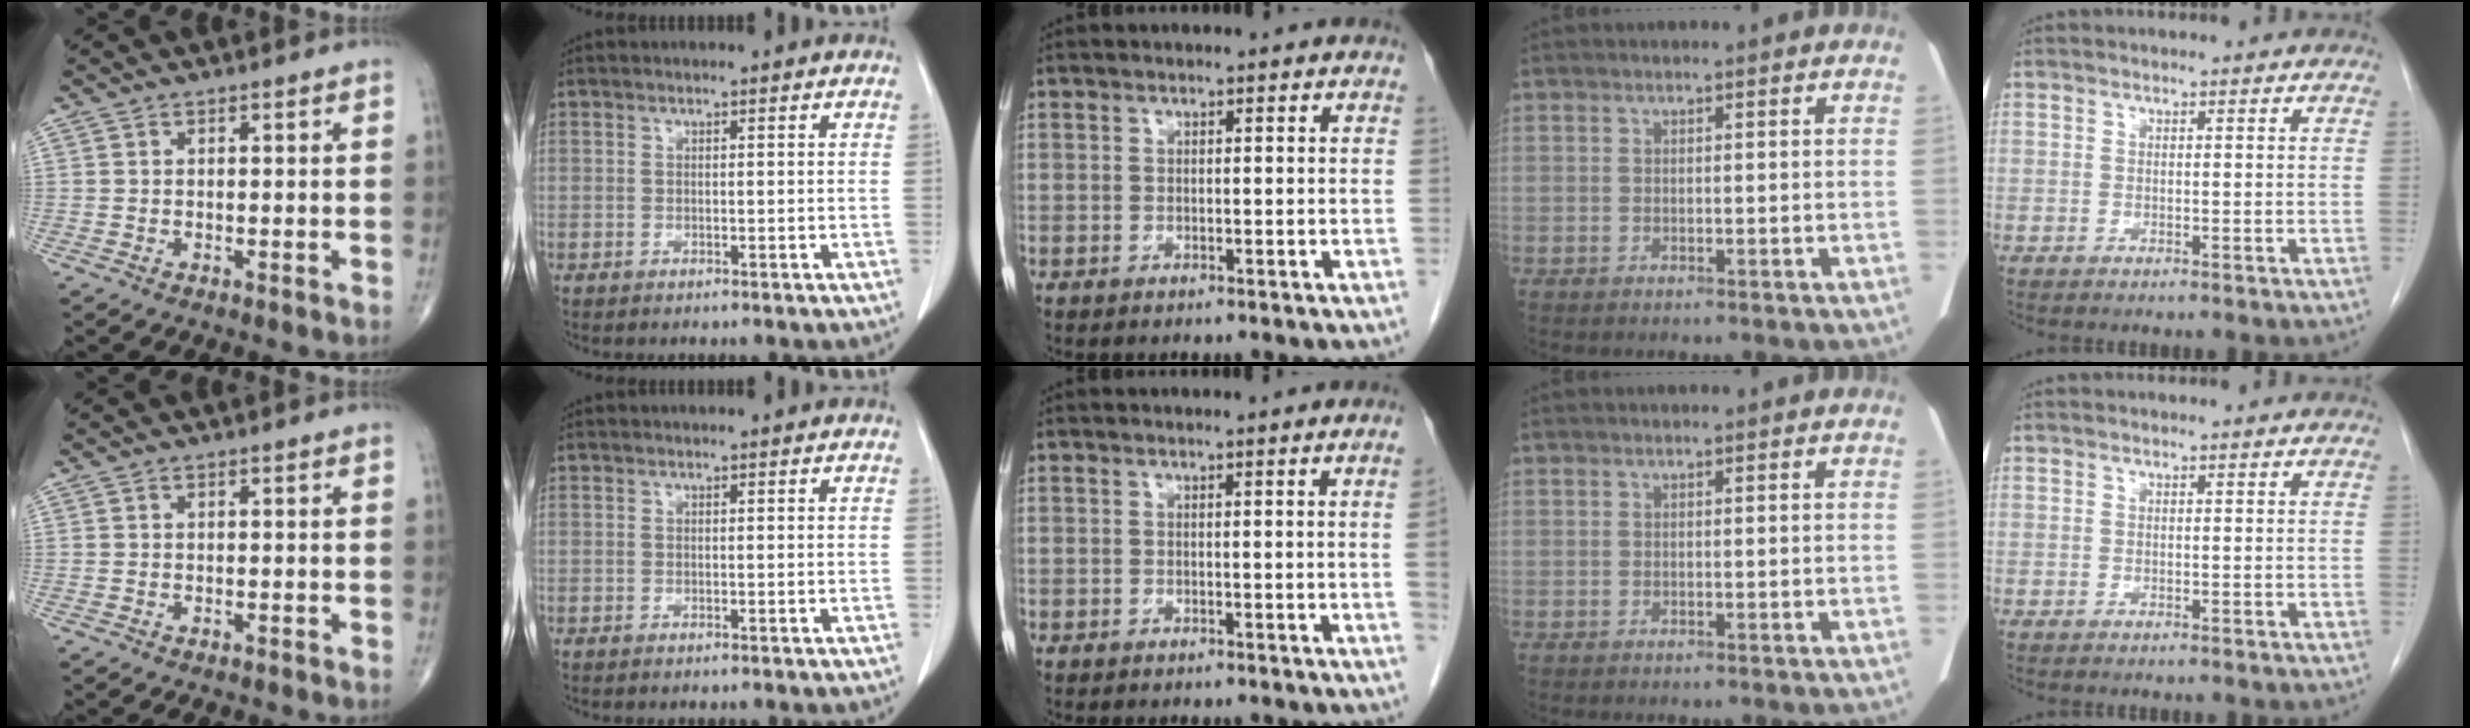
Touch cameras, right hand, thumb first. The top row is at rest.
{"thumb": {"total": 2.2, "force": [-1.9, 0.7, 0.9], "torque": [-0.014, 0.006, -0.021]}, "middle": {"total": 1.1, "force": [-0.3, -0.5, 1.0], "torque": [-0.010, 0.001, -0.005]}}